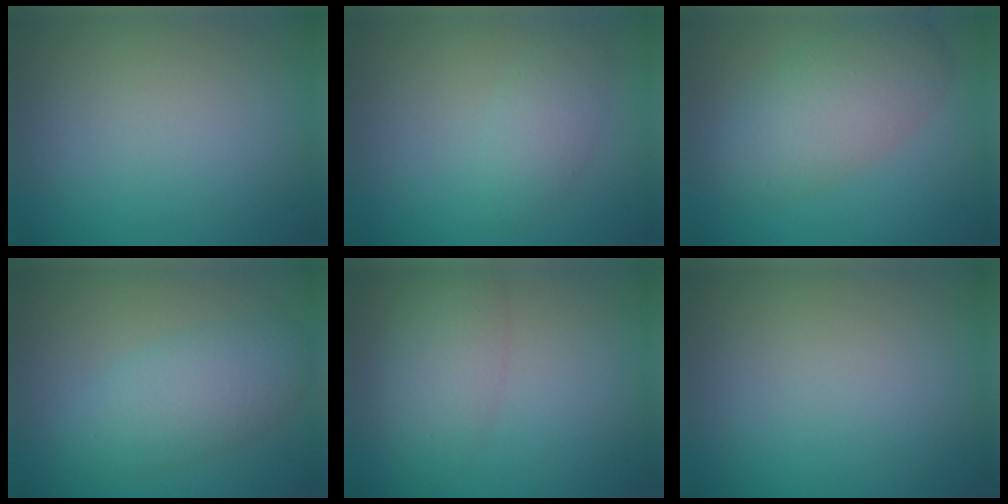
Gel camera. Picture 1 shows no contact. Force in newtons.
{"total": 2.3, "press": 2.3, "slide": 0.1}
{"total": 5.4, "press": 5.4, "slide": 0.3}
{"total": 4.5, "press": 4.5, "slide": 0.2}
{"total": 3.7, "press": 3.7, "slide": 0.1}
{"total": 0.0}